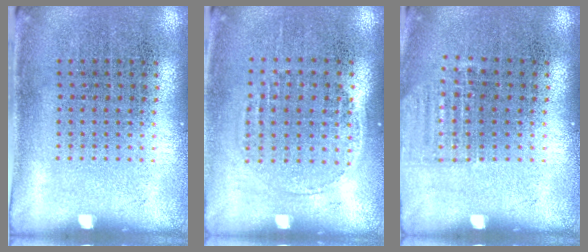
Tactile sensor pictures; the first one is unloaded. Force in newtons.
{"total": 1.3, "press": 1.1, "slide": 0.6}
{"total": 0.9, "press": 0.9, "slide": 0.1}